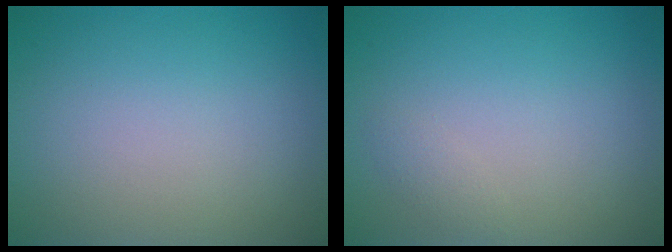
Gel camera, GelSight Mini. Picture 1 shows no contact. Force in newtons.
{"total": 0.7, "press": 0.7, "slide": 0.0}